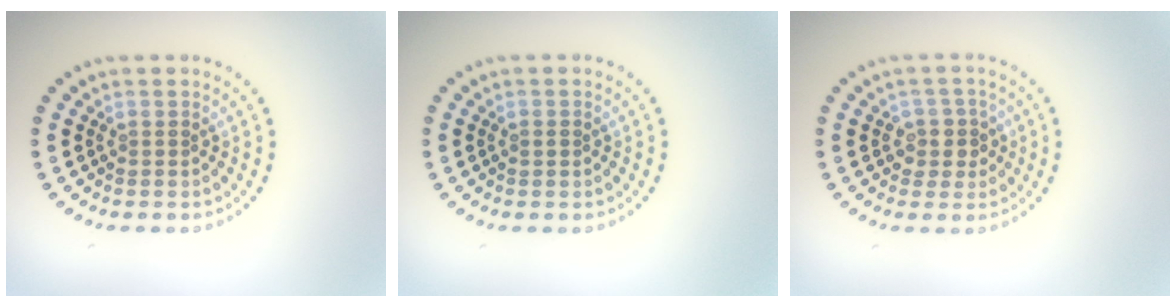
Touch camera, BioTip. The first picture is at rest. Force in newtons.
{"total": 0.6, "press": 0.6, "slide": 0.1}
{"total": 2.2, "press": 2.0, "slide": 0.9}